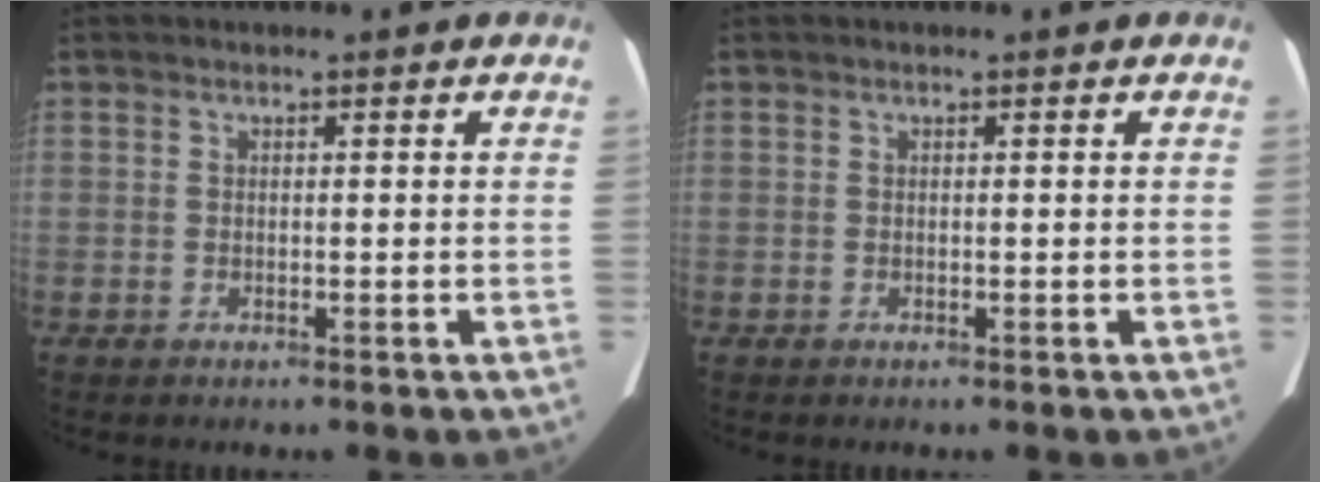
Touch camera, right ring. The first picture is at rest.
{"total": 0.0}